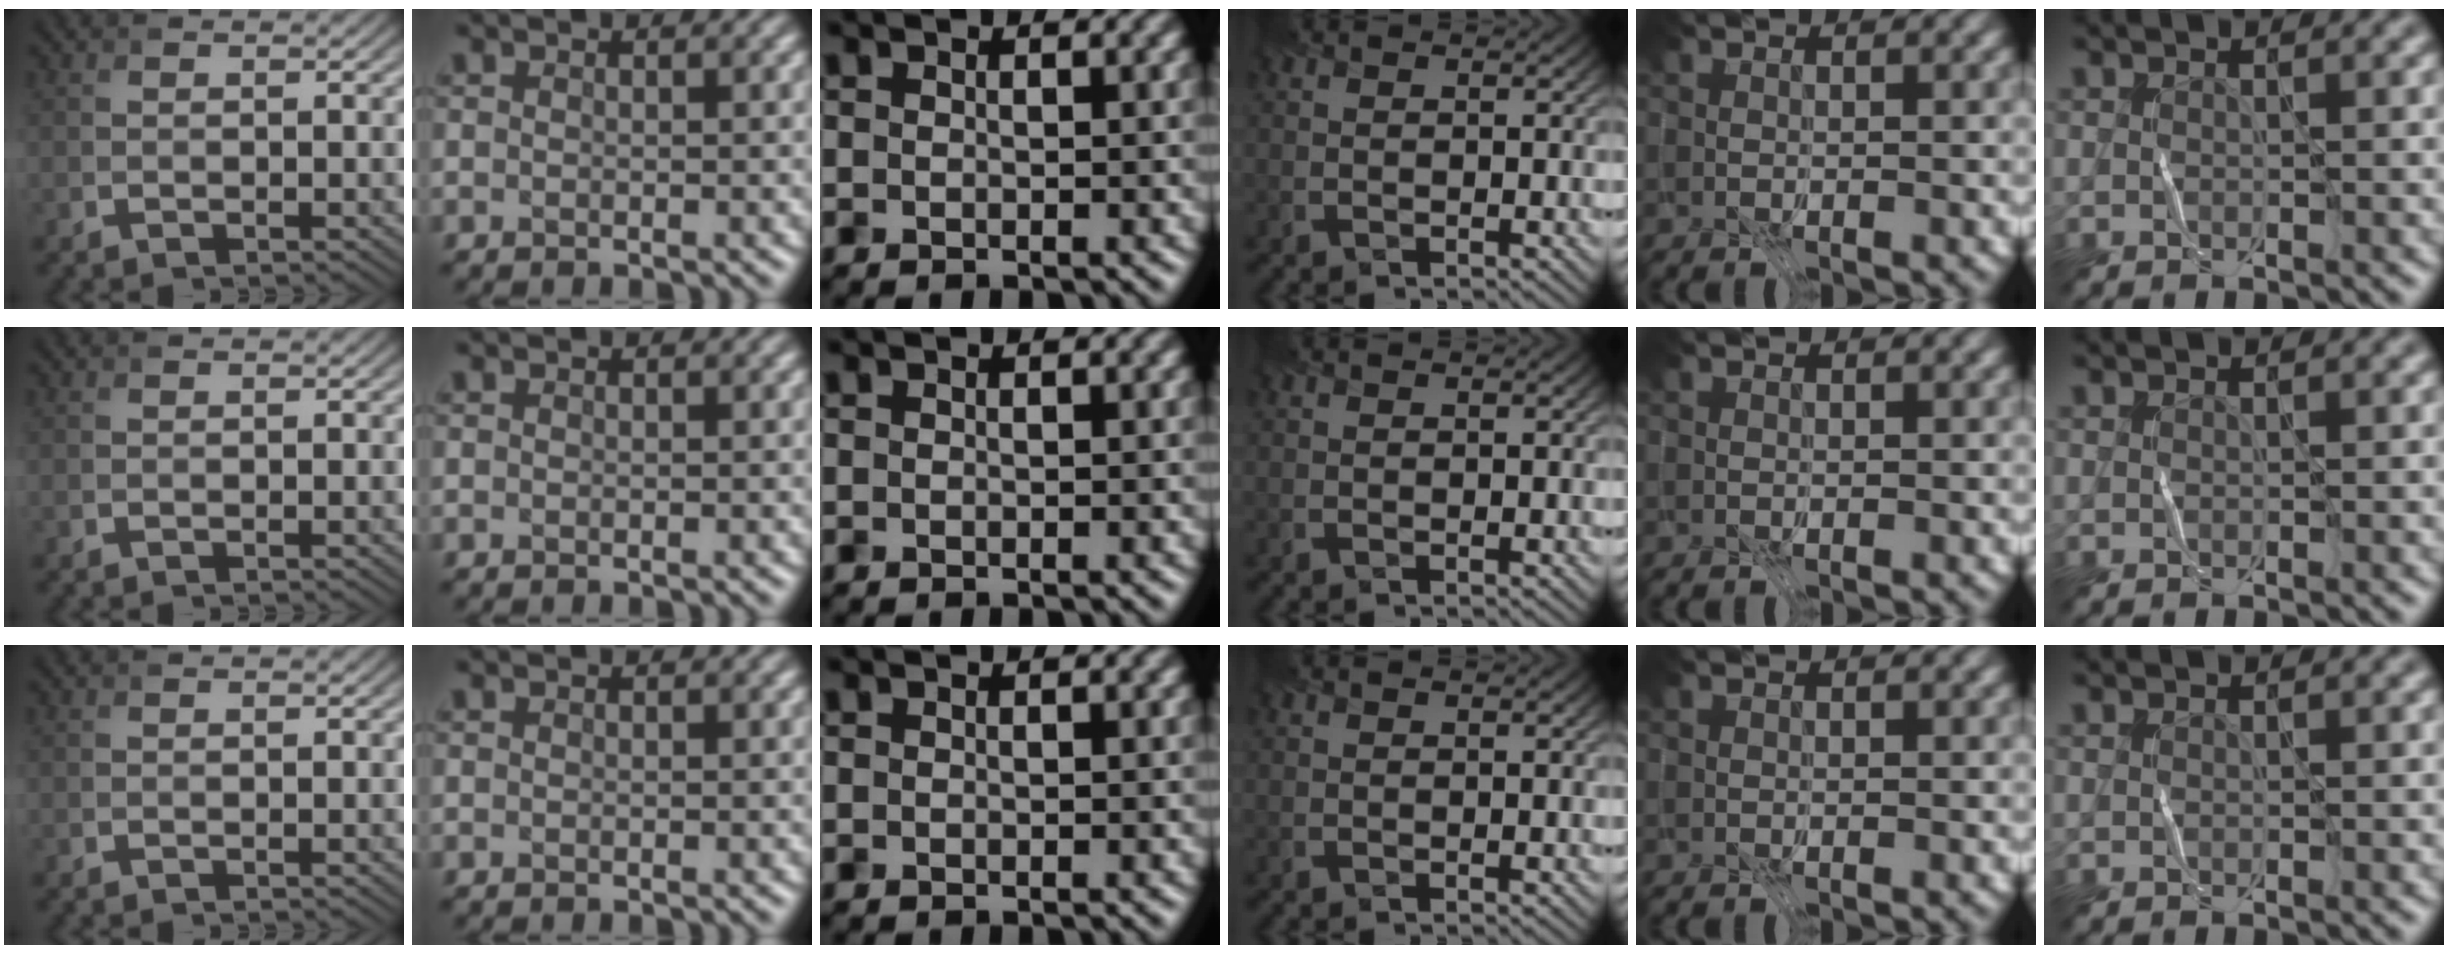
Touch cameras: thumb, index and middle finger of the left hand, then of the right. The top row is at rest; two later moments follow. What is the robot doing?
{"motion": "fold", "object": "coffee filter"}